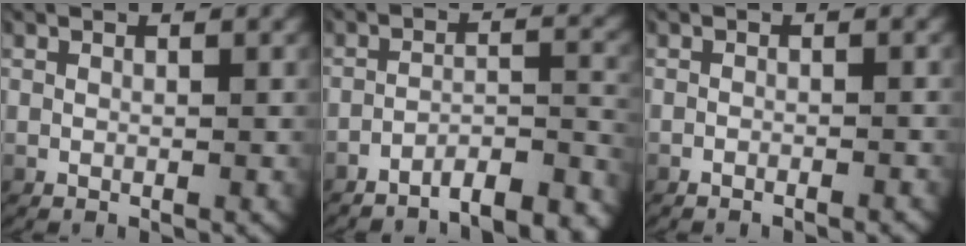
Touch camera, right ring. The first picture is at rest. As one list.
[{"total": 7.3, "force": [-6.9, 1.2, 1.9], "torque": [-0.022, -0.017, -0.105]}, {"total": 0.9, "force": [-0.9, 0.0, 0.2], "torque": [-0.007, -0.003, -0.014]}]